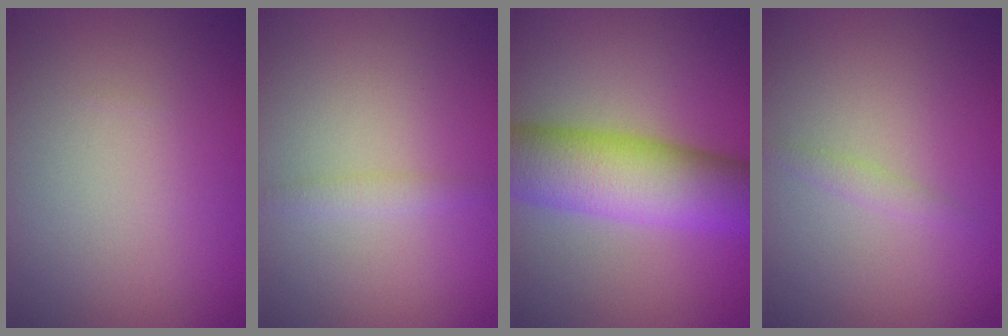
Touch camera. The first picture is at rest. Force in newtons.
{"total": 1.0, "press": 1.0, "slide": 0.1}
{"total": 10.0, "press": 10.0, "slide": 0.3}
{"total": 0.9, "press": 0.9, "slide": 0.1}